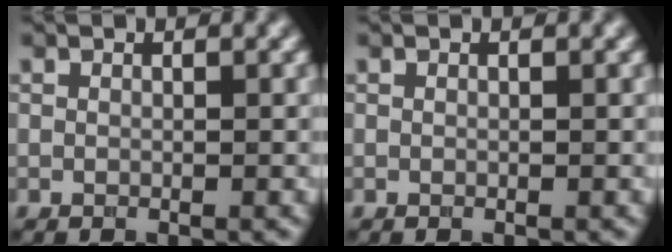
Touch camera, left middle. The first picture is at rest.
{"total": 0.0}